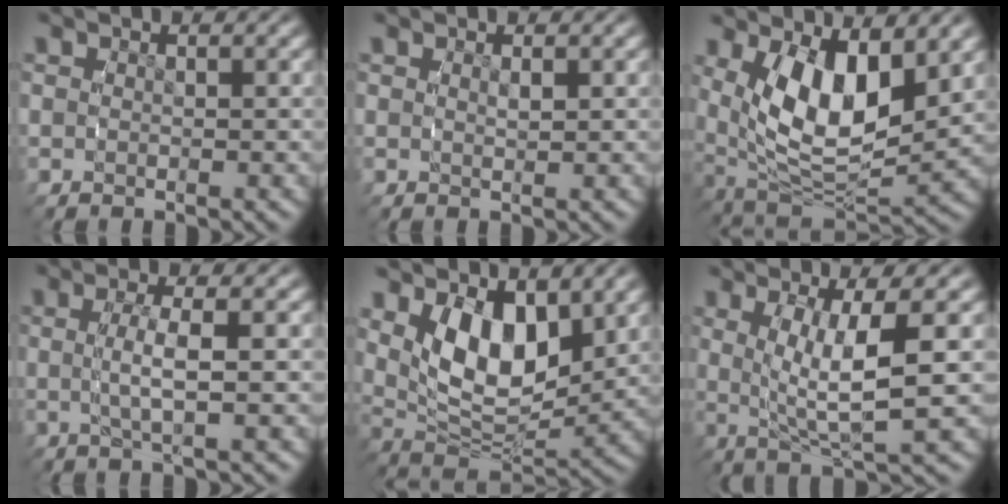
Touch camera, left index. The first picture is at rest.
{"total": 0.7, "force": [0.3, -0.6, 0.1], "torque": [0.005, 0.001, 0.006]}
{"total": 9.7, "force": [0.5, 6.0, 7.7], "torque": [-0.142, -0.041, 0.028]}
{"total": 2.6, "force": [0.2, -0.5, 2.6], "torque": [-0.046, 0.005, 0.002]}
{"total": 8.6, "force": [2.2, 5.6, 6.2], "torque": [-0.121, -0.012, 0.038]}
{"total": 6.3, "force": [1.0, 2.1, 5.9], "torque": [-0.097, 0.000, 0.017]}